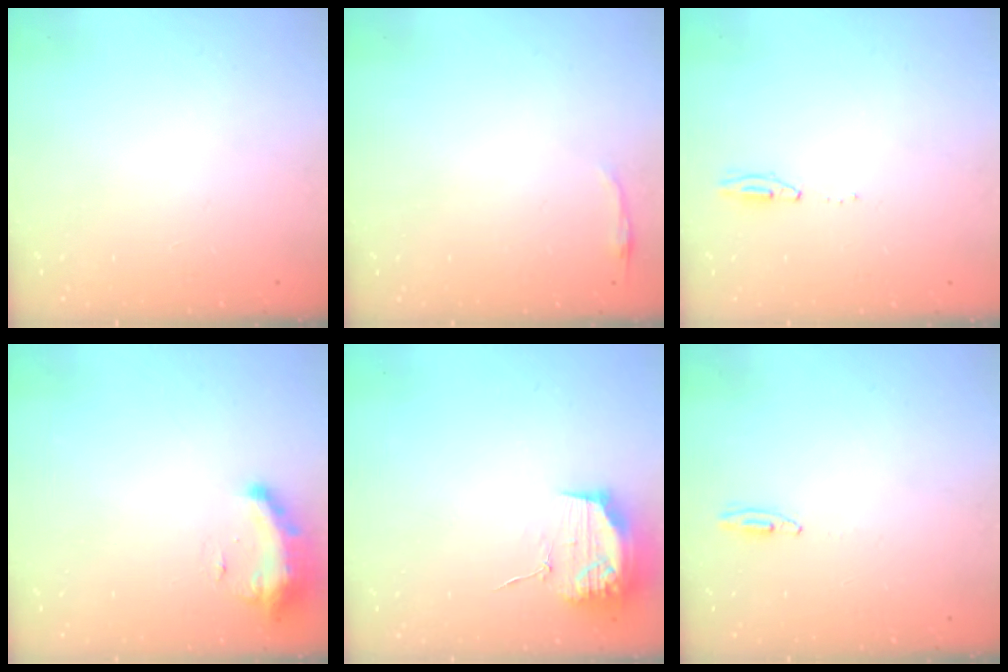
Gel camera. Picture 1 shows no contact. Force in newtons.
{"total": 2.8, "press": 2.8, "slide": 0.6}
{"total": 15.0, "press": 4.8, "slide": 14.3}
{"total": 9.2, "press": 9.1, "slide": 0.5}
{"total": 13.9, "press": 13.9, "slide": 0.1}
{"total": 2.7, "press": 2.5, "slide": 1.0}